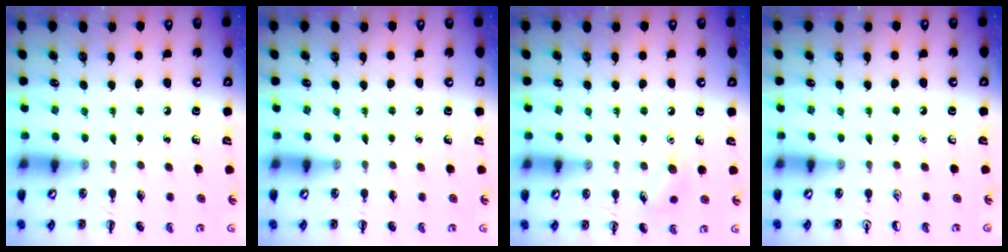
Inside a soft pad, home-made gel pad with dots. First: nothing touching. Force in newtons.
{"total": 0.0}
{"total": 6.6, "press": 6.5, "slide": 1.3}
{"total": 0.0}